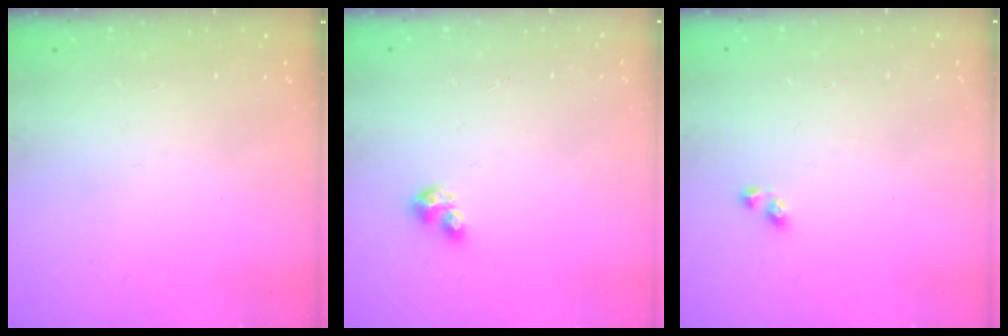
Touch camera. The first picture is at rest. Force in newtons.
{"total": 3.6, "press": 3.6, "slide": 0.4}
{"total": 2.6, "press": 2.6, "slide": 0.3}